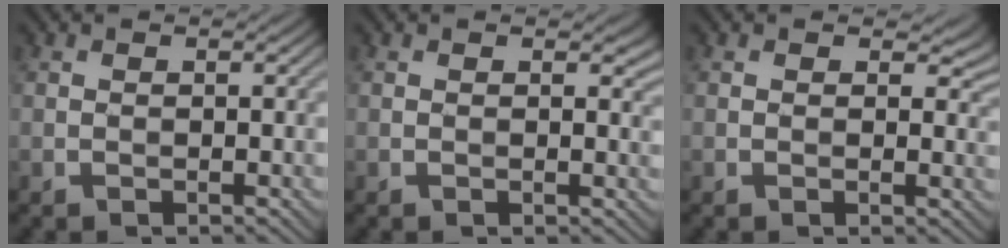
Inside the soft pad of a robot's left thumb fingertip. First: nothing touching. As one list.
[{"total": 2.0, "force": [0.9, 1.1, 1.5], "torque": [-0.020, -0.005, 0.011]}, {"total": 4.2, "force": [2.1, 2.4, 2.6], "torque": [-0.038, -0.004, 0.027]}]